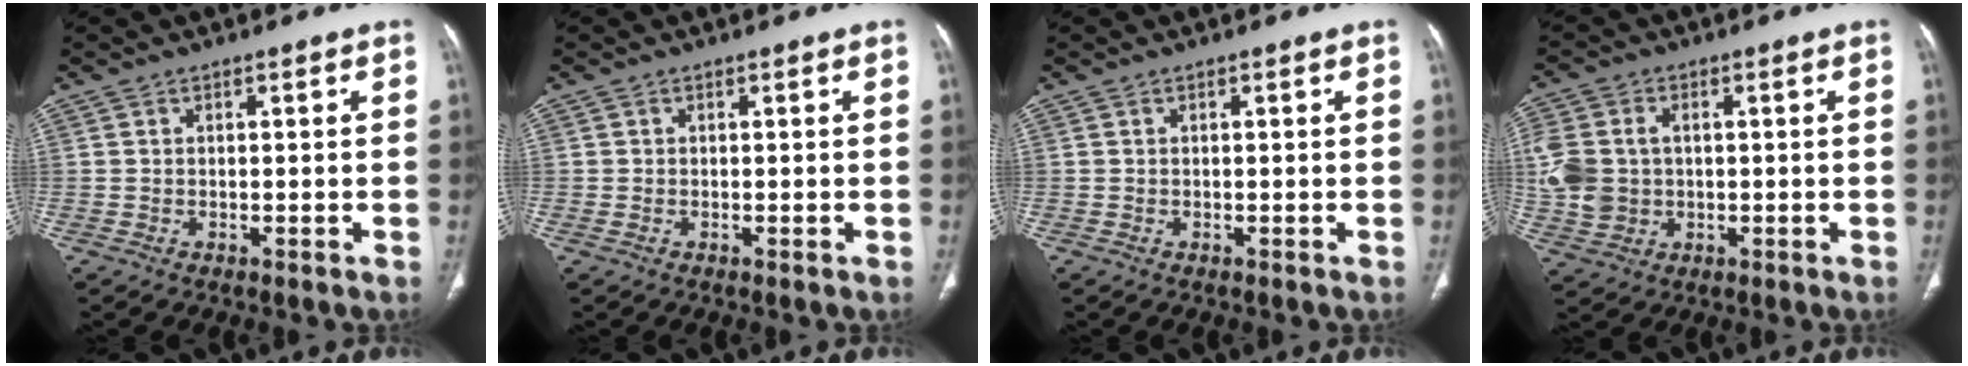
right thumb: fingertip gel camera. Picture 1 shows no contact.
{"total": 0.7, "force": [-0.1, 0.4, 0.6], "torque": [-0.013, -0.002, 0.000]}
{"total": 0.0}
{"total": 11.1, "force": [0.7, 8.9, 6.7], "torque": [-0.162, 0.005, 0.022]}